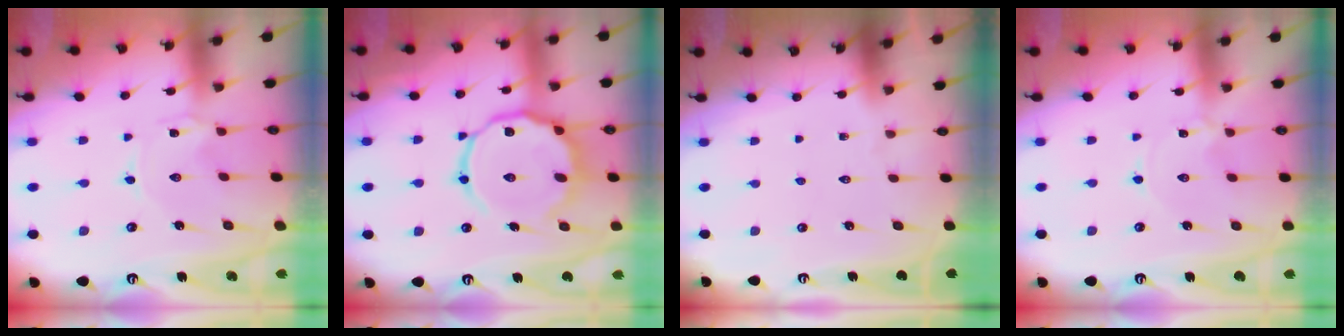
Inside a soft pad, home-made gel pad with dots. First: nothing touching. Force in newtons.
{"total": 14.2, "press": 14.2, "slide": 1.2}
{"total": 0.0}
{"total": 0.0}